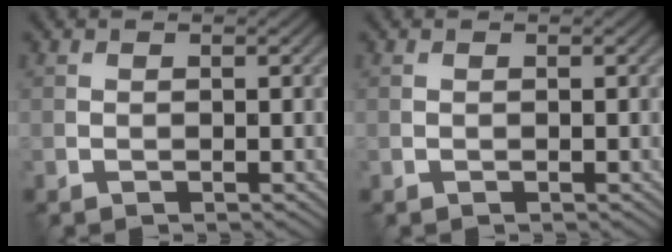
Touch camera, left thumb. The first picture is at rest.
{"total": 0.0}